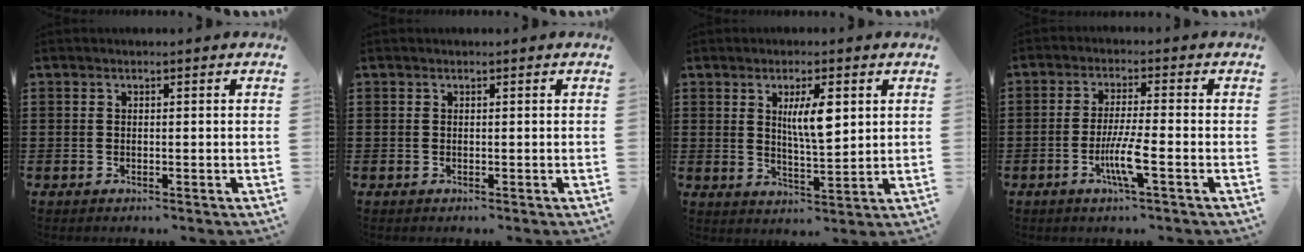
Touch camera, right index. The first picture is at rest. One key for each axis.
{"total": 0.0}
{"total": 6.2, "fx": 2.0, "fy": 1.6, "fz": 5.6, "tx": -0.098, "ty": -0.001, "tz": 0.028}
{"total": 6.2, "fx": -2.3, "fy": 0.4, "fz": 5.7, "tx": -0.115, "ty": -0.016, "tz": -0.044}